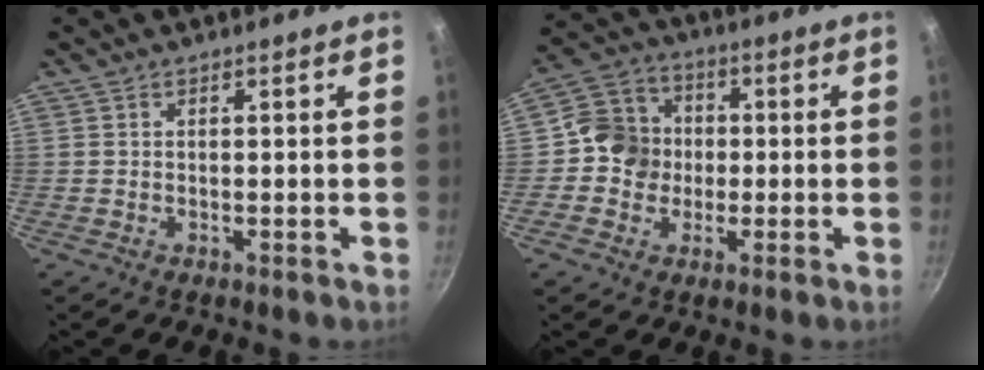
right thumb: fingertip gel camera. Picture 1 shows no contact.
{"total": 9.2, "force": [-0.8, 8.5, 3.3], "torque": [-0.024, 0.022, -0.038]}